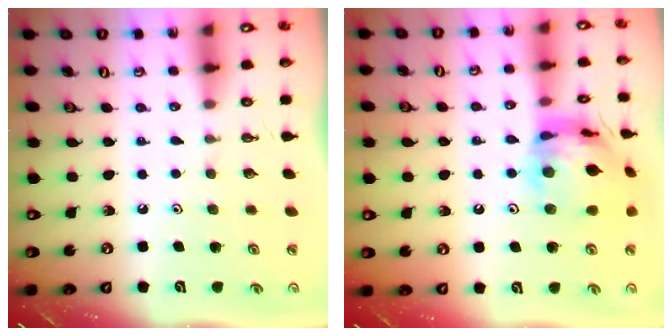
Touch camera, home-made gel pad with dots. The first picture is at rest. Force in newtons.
{"total": 17.0, "press": 16.9, "slide": 1.9}